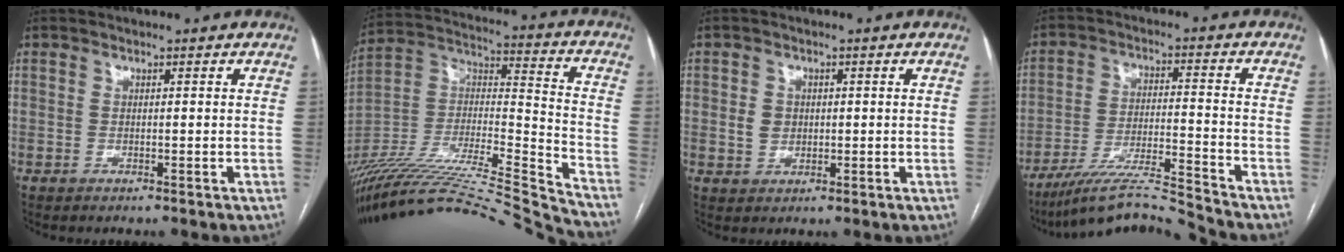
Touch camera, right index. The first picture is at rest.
{"total": 33.4, "force": [-30.3, -1.5, 14.0], "torque": [-0.226, -0.049, -0.485]}
{"total": 2.8, "force": [0.3, 2.5, 1.3], "torque": [-0.025, 0.009, 0.011]}
{"total": 13.3, "force": [-12.4, -3.1, 3.8], "torque": [-0.061, 0.011, -0.223]}